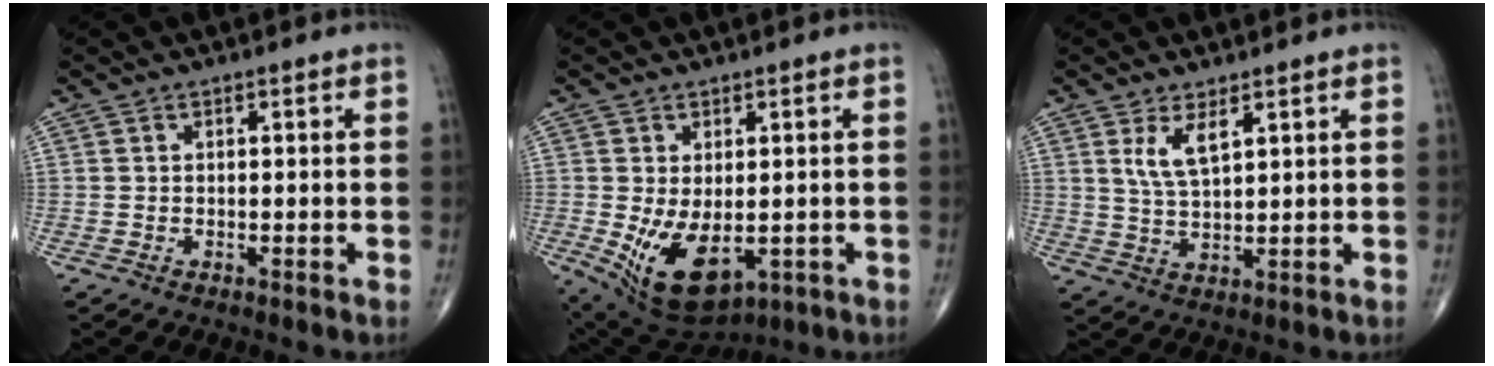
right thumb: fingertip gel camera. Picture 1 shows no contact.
{"total": 12.1, "force": [-2.5, 6.8, 9.7], "torque": [-0.159, -0.012, -0.016]}
{"total": 5.1, "force": [2.5, 1.7, 4.1], "torque": [-0.080, -0.017, 0.057]}